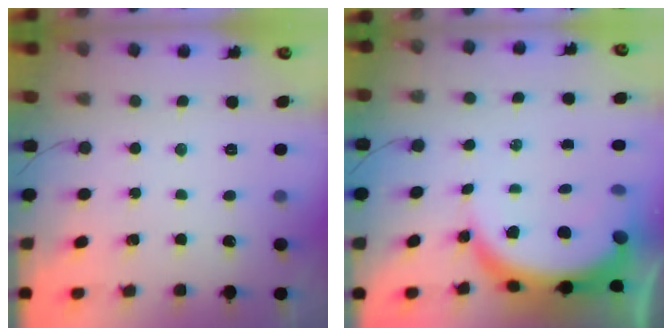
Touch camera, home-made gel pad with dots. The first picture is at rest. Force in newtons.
{"total": 10.4, "press": 10.3, "slide": 1.2}